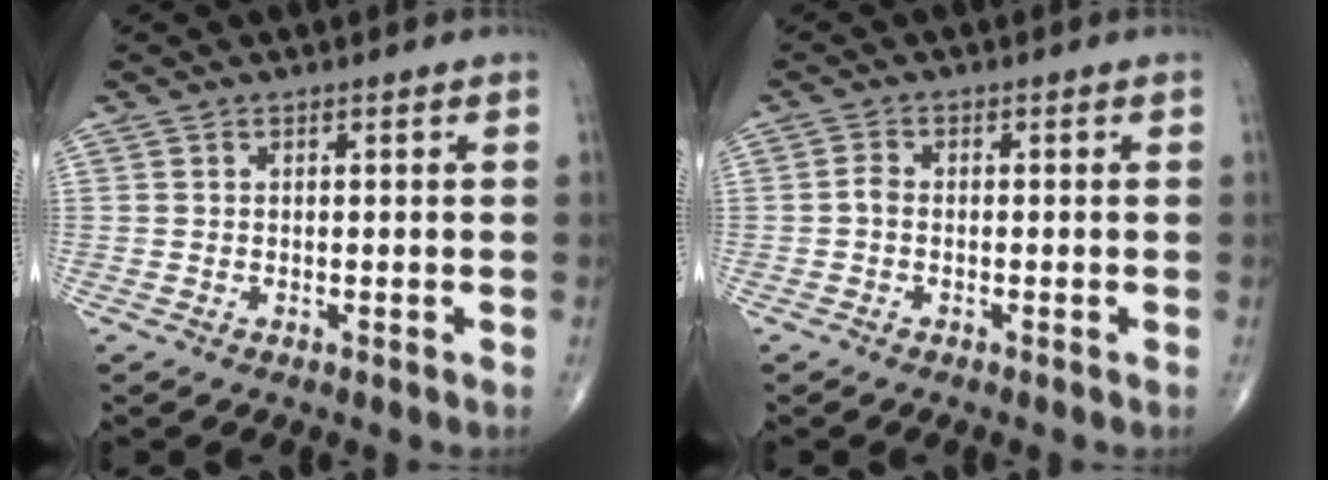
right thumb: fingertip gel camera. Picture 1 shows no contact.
{"total": 1.5, "force": [-0.5, 1.0, 1.0], "torque": [-0.019, 0.002, -0.014]}